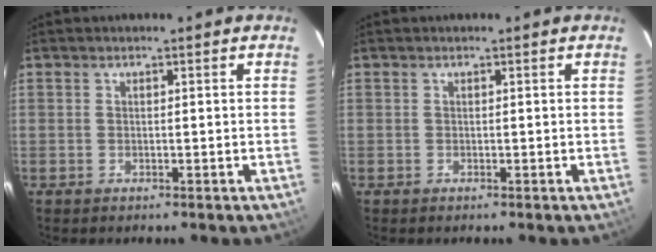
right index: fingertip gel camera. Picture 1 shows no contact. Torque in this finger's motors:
{"motor_torque": [0.06, 0.07, 0.00, 0.00]}